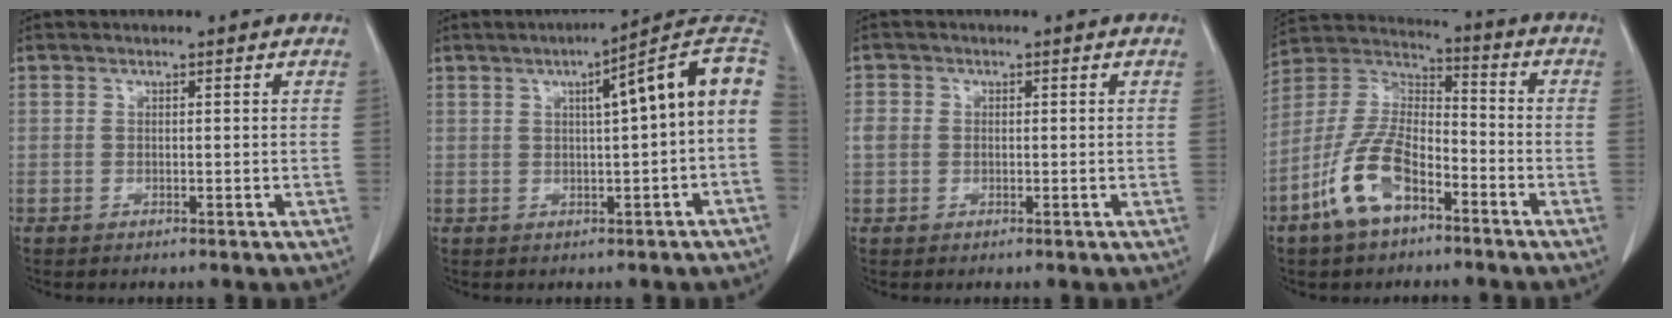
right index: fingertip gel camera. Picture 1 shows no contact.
{"total": 11.4, "force": [2.0, 0.4, 11.2], "torque": [-0.149, 0.034, 0.020]}
{"total": 2.3, "force": [0.1, 2.0, 1.0], "torque": [-0.022, 0.011, 0.003]}
{"total": 12.4, "force": [-6.6, 5.6, 8.9], "torque": [-0.196, 0.011, -0.126]}